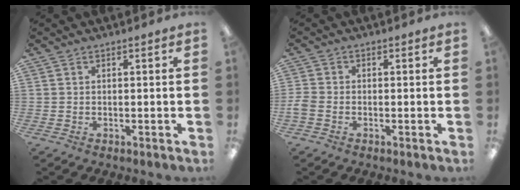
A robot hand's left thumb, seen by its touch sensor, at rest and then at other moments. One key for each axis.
{"total": 2.4, "fx": -1.0, "fy": 1.7, "fz": 1.3, "tx": -0.026, "ty": 0.002, "tz": -0.018}